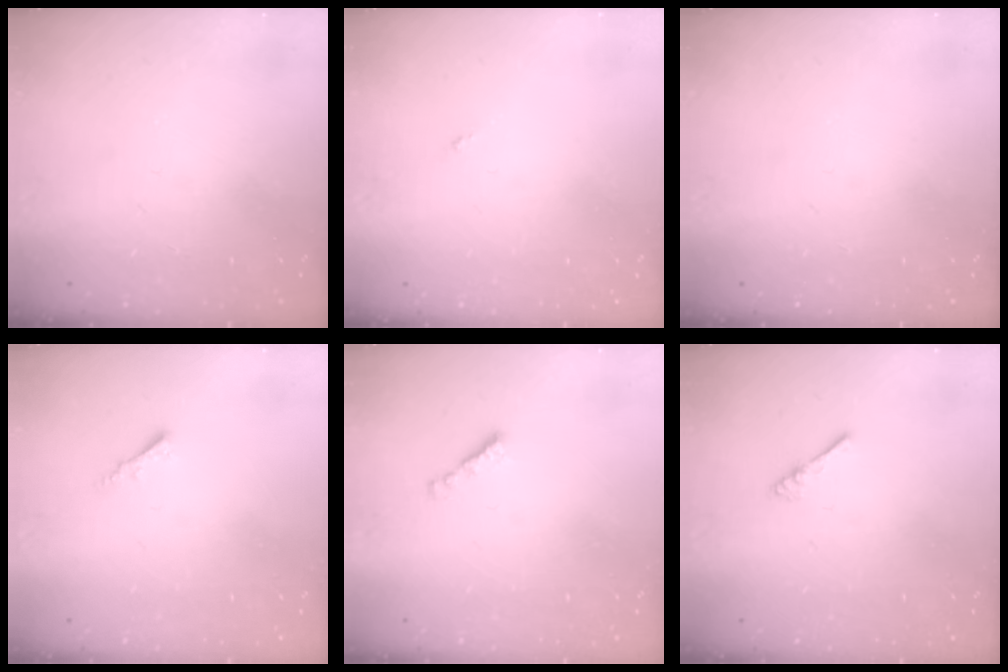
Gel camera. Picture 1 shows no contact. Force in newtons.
{"total": 0.0}
{"total": 0.0}
{"total": 1.8, "press": 1.7, "slide": 0.5}
{"total": 1.8, "press": 1.7, "slide": 0.6}
{"total": 2.4, "press": 2.4, "slide": 0.5}